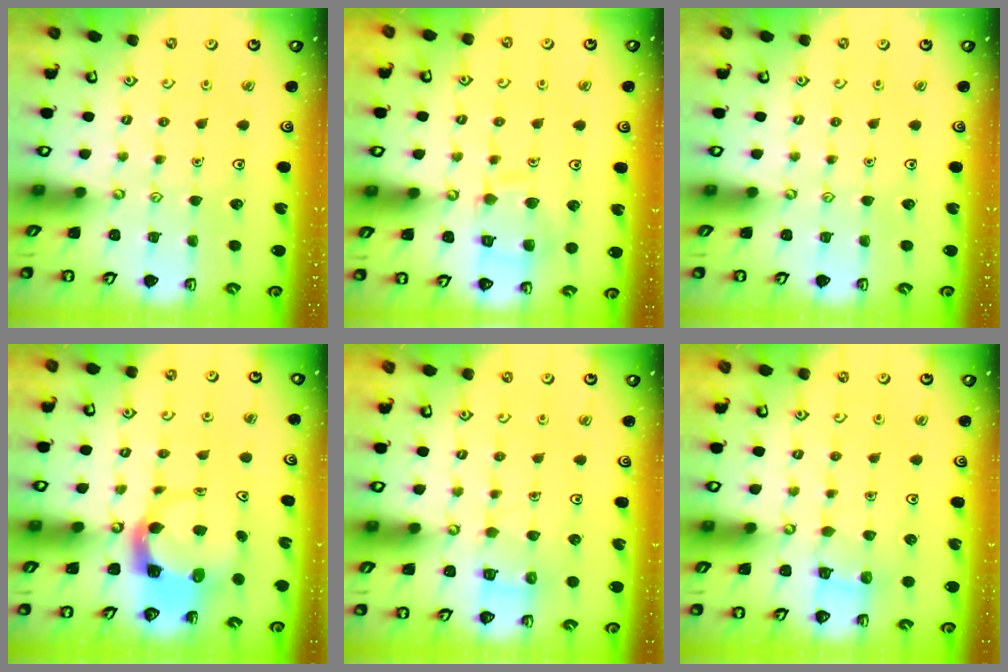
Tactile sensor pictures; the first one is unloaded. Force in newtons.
{"total": 10.7, "press": 10.7, "slide": 0.9}
{"total": 0.0}
{"total": 3.9, "press": 3.9, "slide": 0.6}
{"total": 3.4, "press": 3.4, "slide": 0.3}
{"total": 4.1, "press": 4.1, "slide": 0.4}